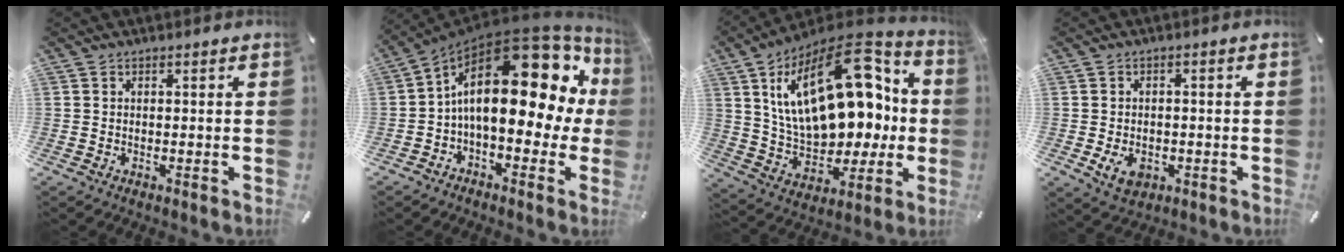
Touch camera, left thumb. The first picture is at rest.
{"total": 23.4, "force": [4.7, 11.9, 19.7], "torque": [-0.319, -0.042, 0.080]}
{"total": 27.4, "force": [7.8, 16.0, 20.9], "torque": [-0.354, -0.034, 0.145]}
{"total": 5.0, "force": [-1.6, 3.6, 3.1], "torque": [-0.063, -0.001, -0.032]}